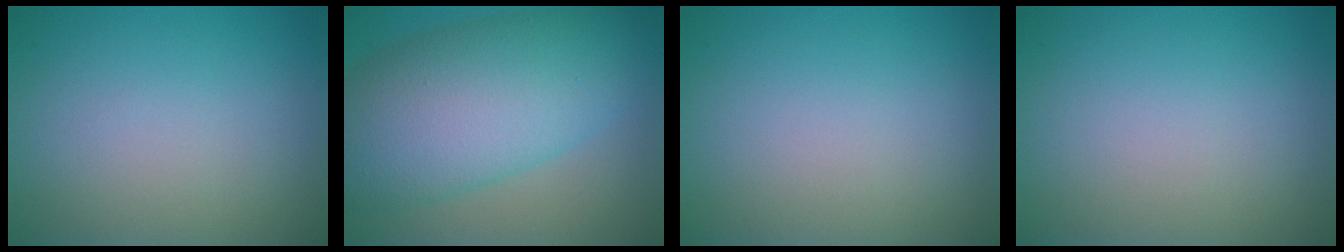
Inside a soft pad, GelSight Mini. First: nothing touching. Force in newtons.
{"total": 11.8, "press": 11.8, "slide": 0.2}
{"total": 0.0}
{"total": 0.0}